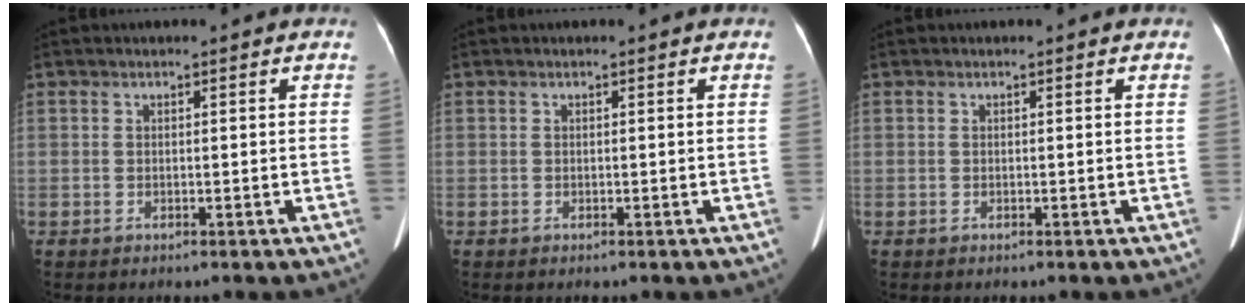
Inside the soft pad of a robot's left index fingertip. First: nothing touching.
{"total": 0.0}
{"total": 0.0}